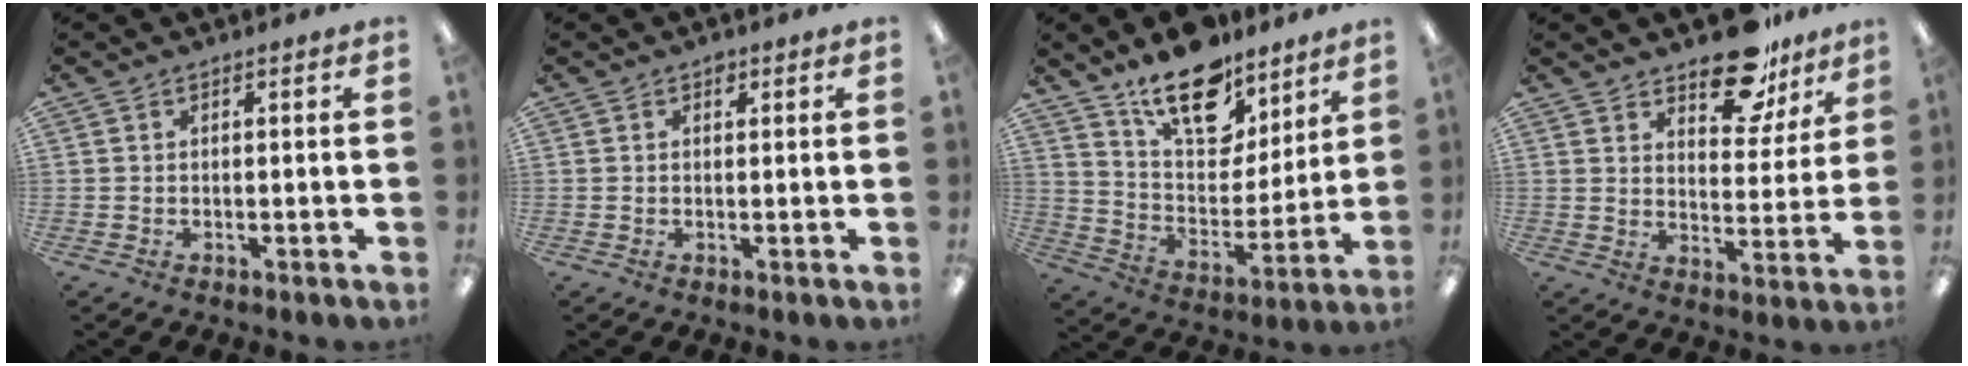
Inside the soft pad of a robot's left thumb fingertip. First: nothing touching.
{"total": 1.3, "force": [0.7, 0.8, 0.7], "torque": [-0.006, -0.001, 0.011]}
{"total": 17.8, "force": [12.9, 8.9, 8.4], "torque": [-0.135, -0.083, 0.230]}
{"total": 14.0, "force": [10.5, 6.7, 6.3], "torque": [-0.080, -0.068, 0.188]}